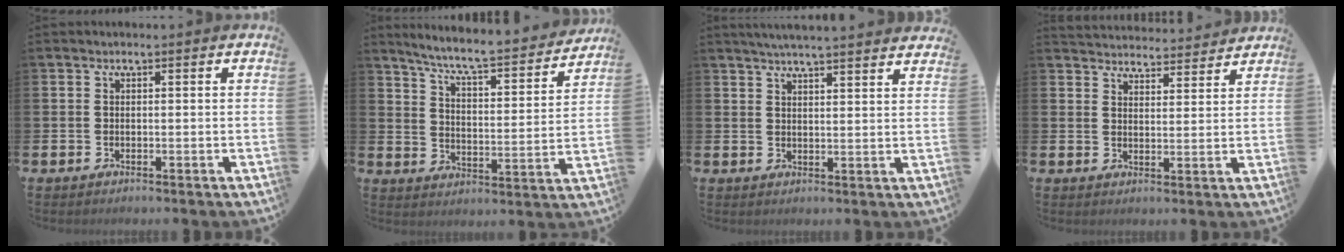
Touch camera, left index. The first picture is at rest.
{"total": 7.3, "force": [6.7, 0.5, 2.8], "torque": [-0.078, -0.052, 0.110]}
{"total": 4.3, "force": [4.2, -0.6, 0.7], "torque": [-0.029, -0.018, 0.078]}
{"total": 4.3, "force": [4.2, 0.7, -0.1], "torque": [-0.006, -0.031, 0.075]}